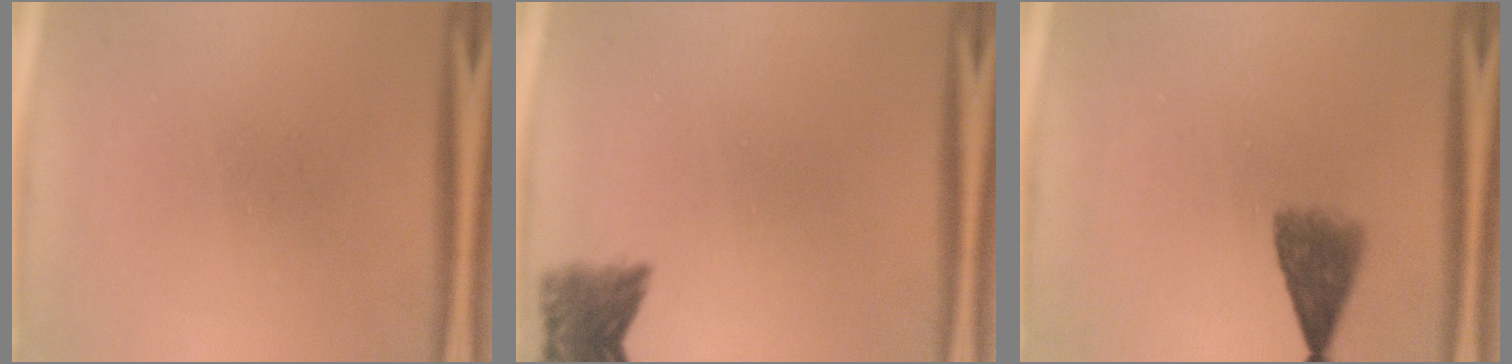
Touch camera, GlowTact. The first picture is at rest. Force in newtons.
{"total": 4.6}
{"total": 4.7}